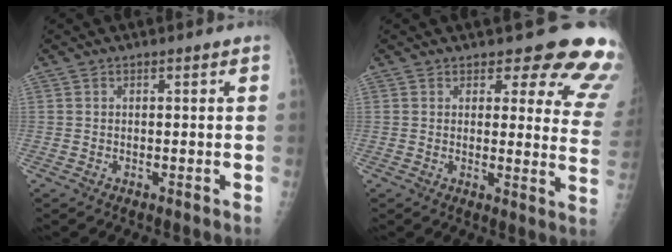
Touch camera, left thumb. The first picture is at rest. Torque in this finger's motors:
{"motor_torque": [0.23, 0.61, 0.24, -0.40, 0.09]}